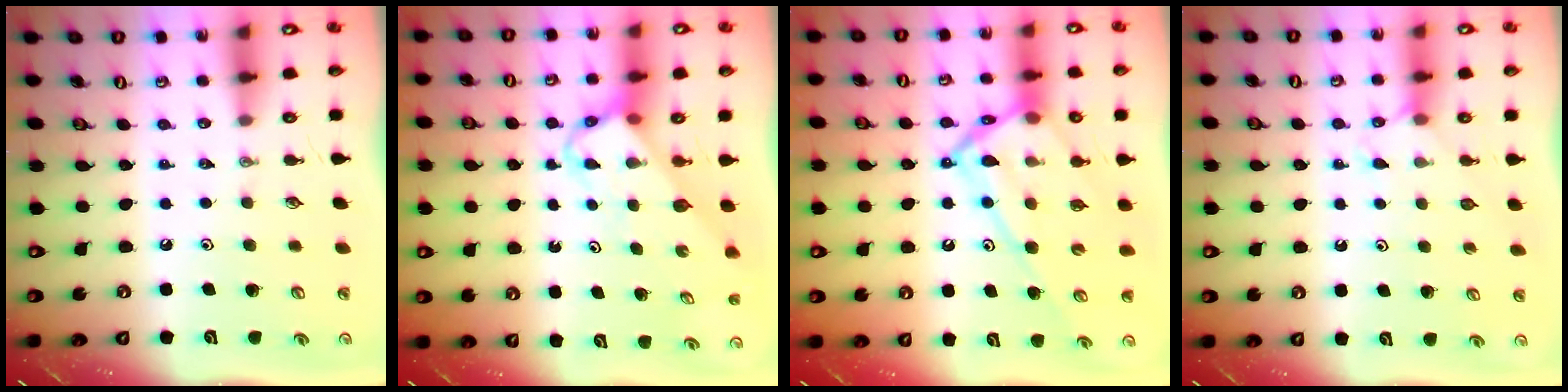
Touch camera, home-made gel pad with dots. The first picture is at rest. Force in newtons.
{"total": 3.7, "press": 3.7, "slide": 0.1}
{"total": 17.9, "press": 17.8, "slide": 1.5}
{"total": 4.5, "press": 4.4, "slide": 0.6}